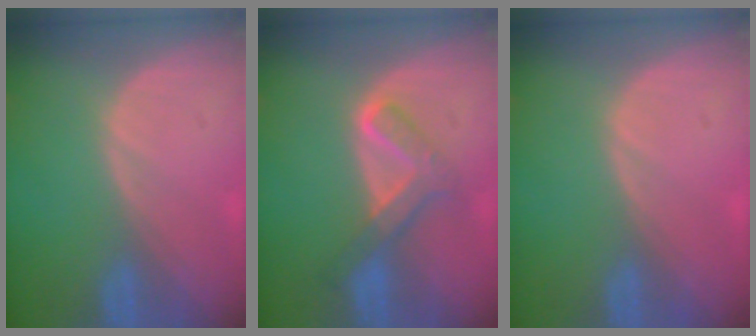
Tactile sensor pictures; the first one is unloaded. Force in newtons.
{"total": 5.7, "press": 5.6, "slide": 1.0}
{"total": 0.6, "press": 0.1, "slide": 0.6}